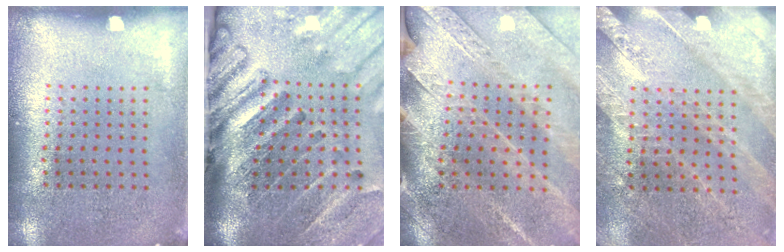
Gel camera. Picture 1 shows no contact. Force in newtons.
{"total": 4.4, "press": 3.2, "slide": 3.0}
{"total": 3.0, "press": 3.0, "slide": 0.3}
{"total": 2.5, "press": 2.5, "slide": 0.4}